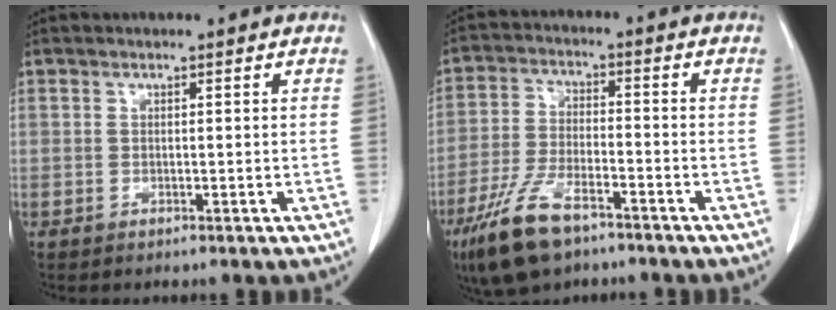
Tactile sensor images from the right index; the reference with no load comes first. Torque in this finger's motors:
{"motor_torque": [1.17, -0.97, 0.52, 0.18]}